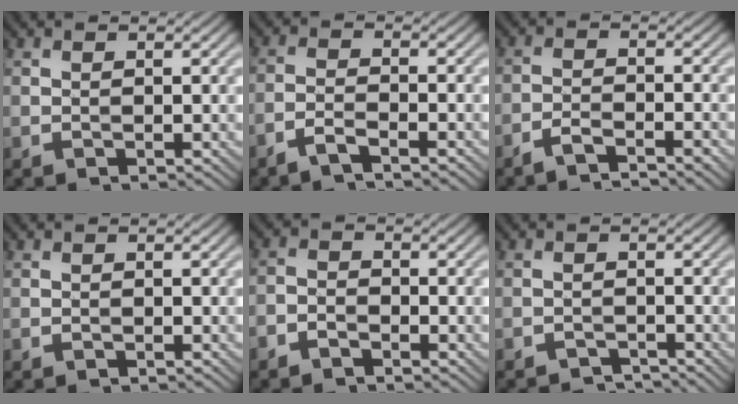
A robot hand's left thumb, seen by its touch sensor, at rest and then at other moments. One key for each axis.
{"total": 3.2, "fx": -2.6, "fy": 0.5, "fz": 1.9, "tx": -0.040, "ty": 0.002, "tz": -0.062}
{"total": 3.9, "fx": -3.2, "fy": 0.6, "fz": 2.1, "tx": -0.039, "ty": 0.003, "tz": -0.066}
{"total": 0.0}
{"total": 2.2, "fx": -2.0, "fy": 0.8, "fz": 0.8, "tx": -0.016, "ty": 0.002, "tz": -0.046}
{"total": 2.2, "fx": -2.2, "fy": 0.4, "fz": 0.3, "tx": 0.002, "ty": 0.004, "tz": -0.039}